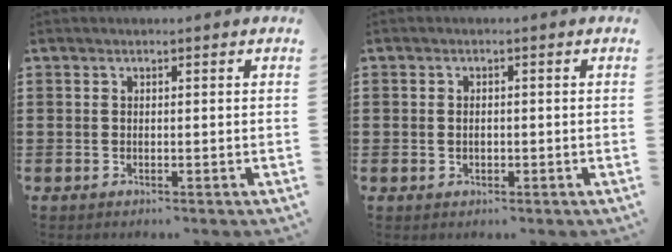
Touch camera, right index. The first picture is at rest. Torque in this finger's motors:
{"motor_torque": [1.06, 1.08, -0.14, -0.09]}